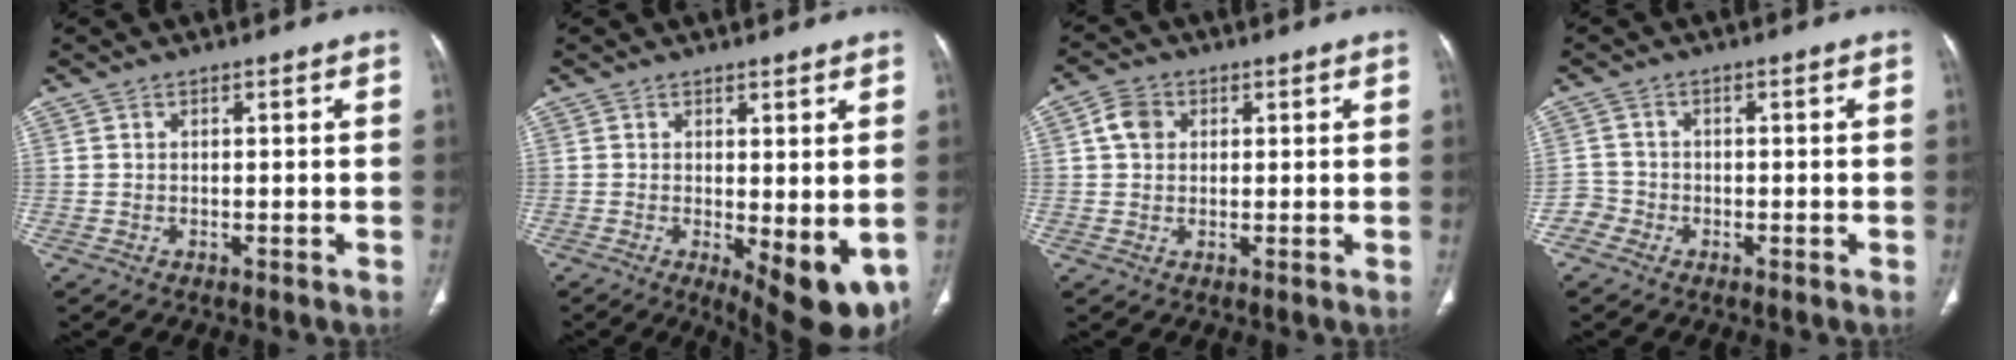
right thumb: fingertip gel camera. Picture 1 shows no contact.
{"total": 9.9, "force": [-1.5, 3.7, 9.1], "torque": [-0.115, -0.024, -0.010]}
{"total": 4.4, "force": [1.1, 3.6, 2.2], "torque": [-0.029, 0.005, 0.018]}
{"total": 2.5, "force": [-1.4, 2.1, -0.2], "torque": [0.015, 0.013, -0.036]}